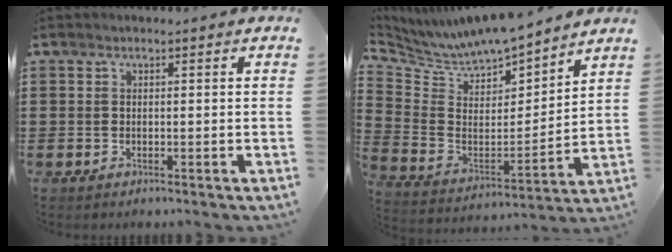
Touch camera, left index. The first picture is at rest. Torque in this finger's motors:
{"motor_torque": [1.06, -1.08, 0.26, 0.07]}